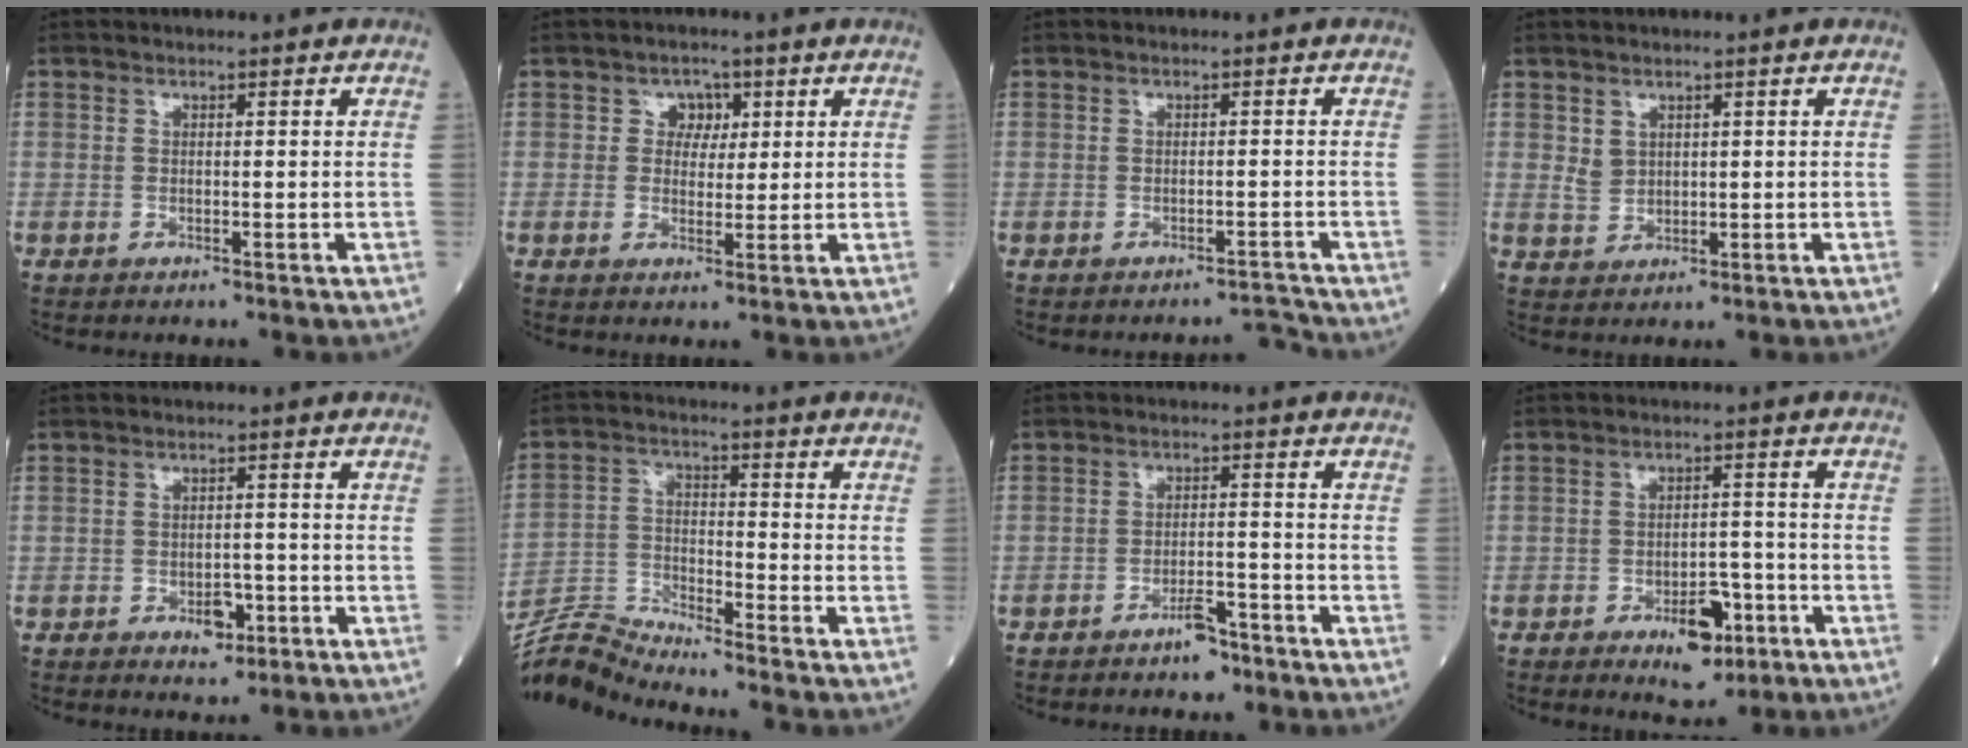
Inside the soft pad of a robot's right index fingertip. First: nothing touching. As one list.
[{"total": 3.1, "force": [1.1, 2.5, 1.4], "torque": [-0.013, 0.004, 0.013]}, {"total": 1.7, "force": [-1.6, -0.3, -0.4], "torque": [0.012, -0.005, -0.019]}, {"total": 2.4, "force": [1.1, 1.9, 0.8], "torque": [-0.021, 0.000, 0.030]}, {"total": 3.1, "force": [-1.4, 1.9, 2.0], "torque": [-0.024, 0.005, -0.012]}, {"total": 7.6, "force": [-7.2, -2.2, -0.4], "torque": [-0.011, 0.005, -0.141]}, {"total": 3.7, "force": [-2.9, 1.2, 2.0], "torque": [-0.034, 0.004, -0.045]}, {"total": 6.3, "force": [-3.2, 3.0, 4.5], "torque": [-0.062, 0.002, -0.042]}]